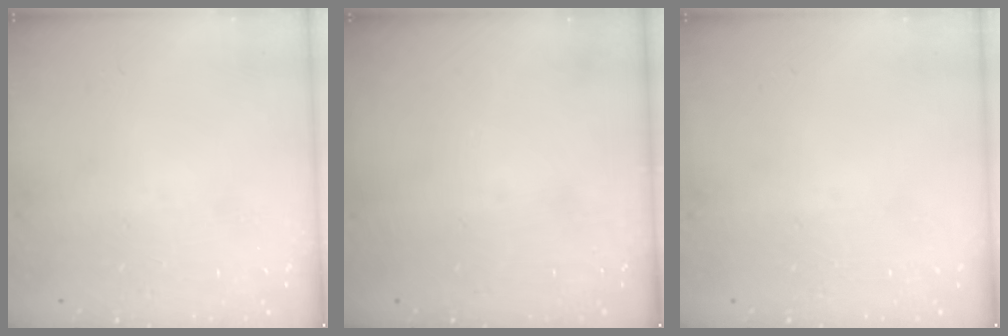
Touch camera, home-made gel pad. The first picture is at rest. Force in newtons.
{"total": 0.0}
{"total": 0.0}